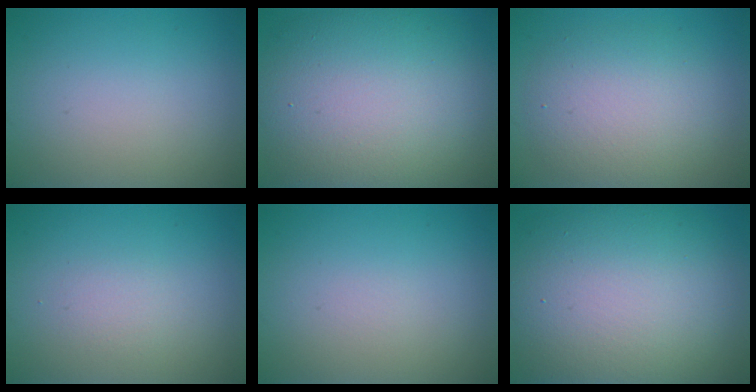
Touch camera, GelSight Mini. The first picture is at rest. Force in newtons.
{"total": 13.4, "press": 13.4, "slide": 1.2}
{"total": 5.6, "press": 5.6, "slide": 0.5}
{"total": 1.2, "press": 1.2, "slide": 0.1}
{"total": 0.0}
{"total": 14.1, "press": 14.0, "slide": 1.3}